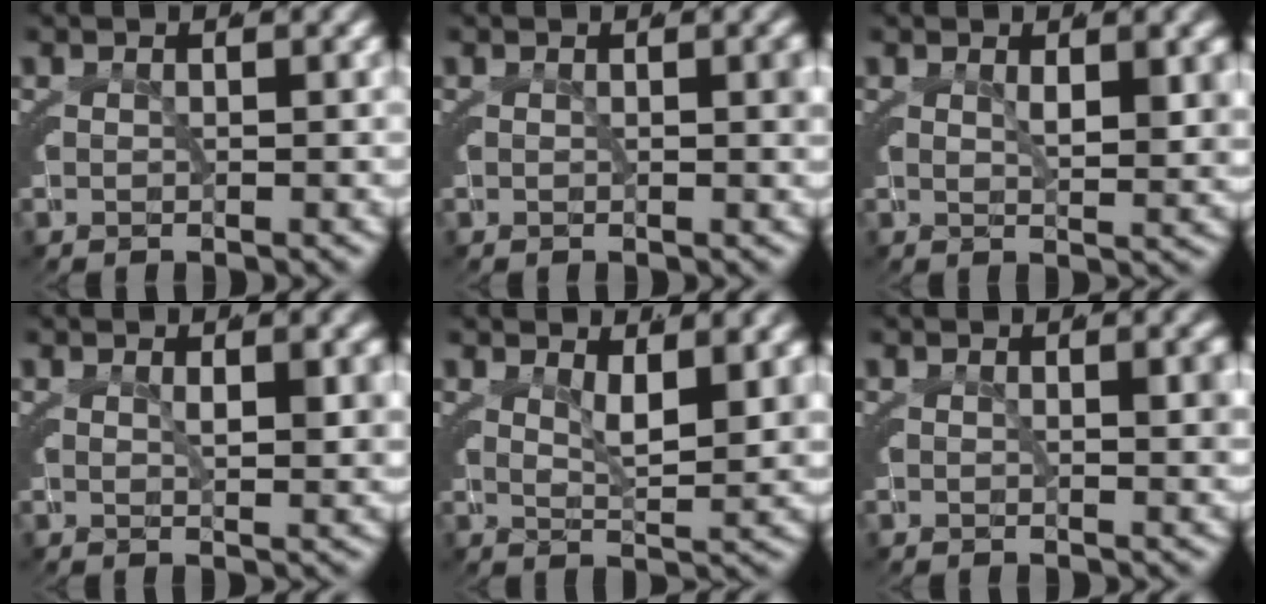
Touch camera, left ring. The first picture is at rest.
{"total": 0.7, "force": [-0.1, 0.0, 0.7], "torque": [-0.004, -0.002, 0.000]}
{"total": 2.7, "force": [1.3, -0.2, 2.3], "torque": [-0.026, -0.014, 0.029]}
{"total": 2.3, "force": [1.0, -0.2, 2.0], "torque": [-0.024, -0.012, 0.022]}
{"total": 3.7, "force": [2.4, -0.1, 2.8], "torque": [-0.032, -0.019, 0.048]}
{"total": 1.3, "force": [0.2, 0.0, 1.3], "torque": [-0.014, -0.006, 0.006]}